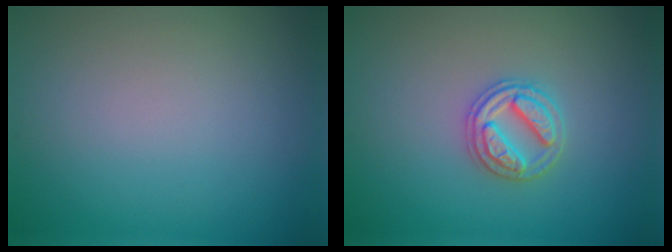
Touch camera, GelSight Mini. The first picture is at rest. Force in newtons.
{"total": 2.7, "press": 2.7, "slide": 0.3}